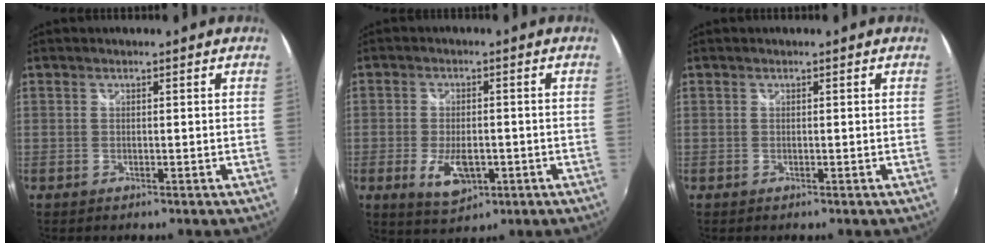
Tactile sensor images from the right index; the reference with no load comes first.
{"total": 7.2, "force": [-2.4, 3.7, 5.8], "torque": [-0.121, -0.012, -0.035]}
{"total": 0.0}